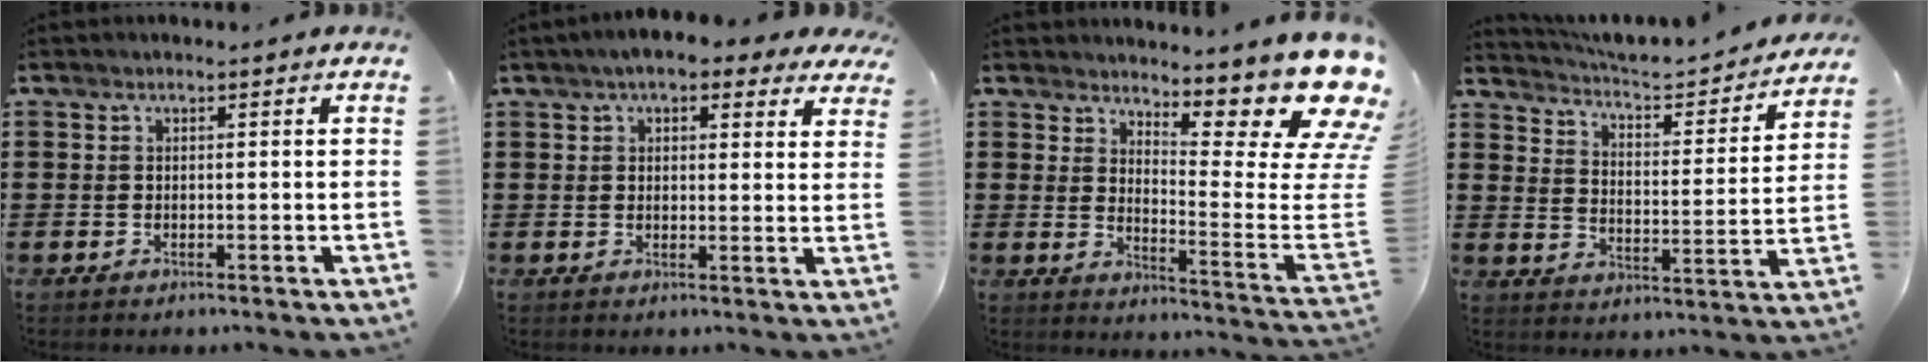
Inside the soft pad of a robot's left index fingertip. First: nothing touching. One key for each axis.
{"total": 5.1, "fx": 4.0, "fy": 1.6, "fz": 2.7, "tx": -0.057, "ty": -0.001, "tz": 0.070}
{"total": 13.0, "fx": 9.2, "fy": 2.7, "fz": 8.6, "tx": -0.126, "ty": -0.084, "tz": 0.154}
{"total": 3.8, "fx": 3.8, "fy": 0.2, "fz": 0.7, "tx": -0.038, "ty": -0.033, "tz": 0.055}